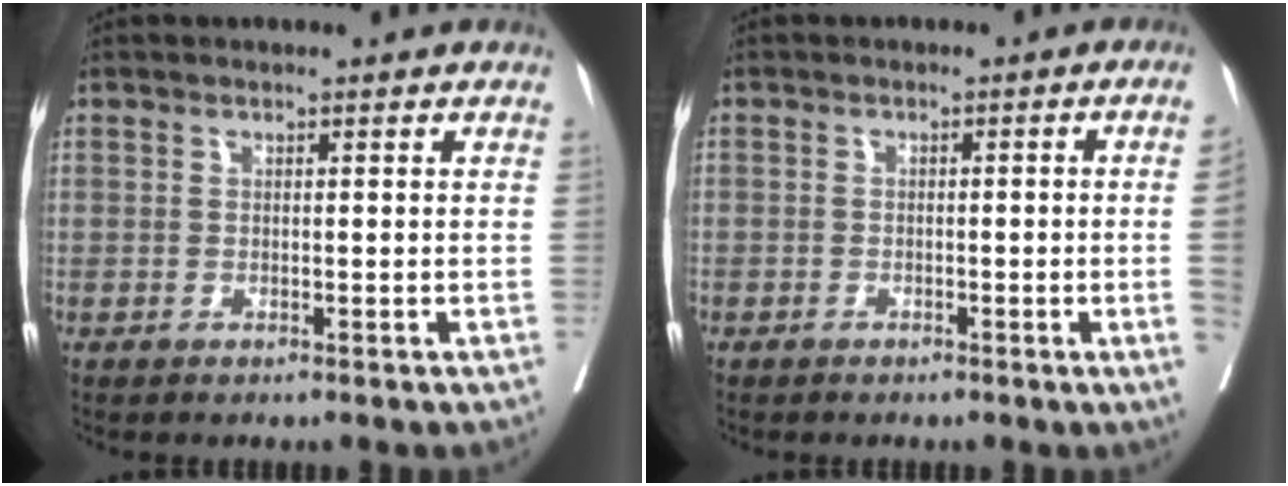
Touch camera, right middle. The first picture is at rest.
{"total": 2.6, "force": [-0.8, -0.2, 2.5], "torque": [-0.029, 0.004, -0.013]}